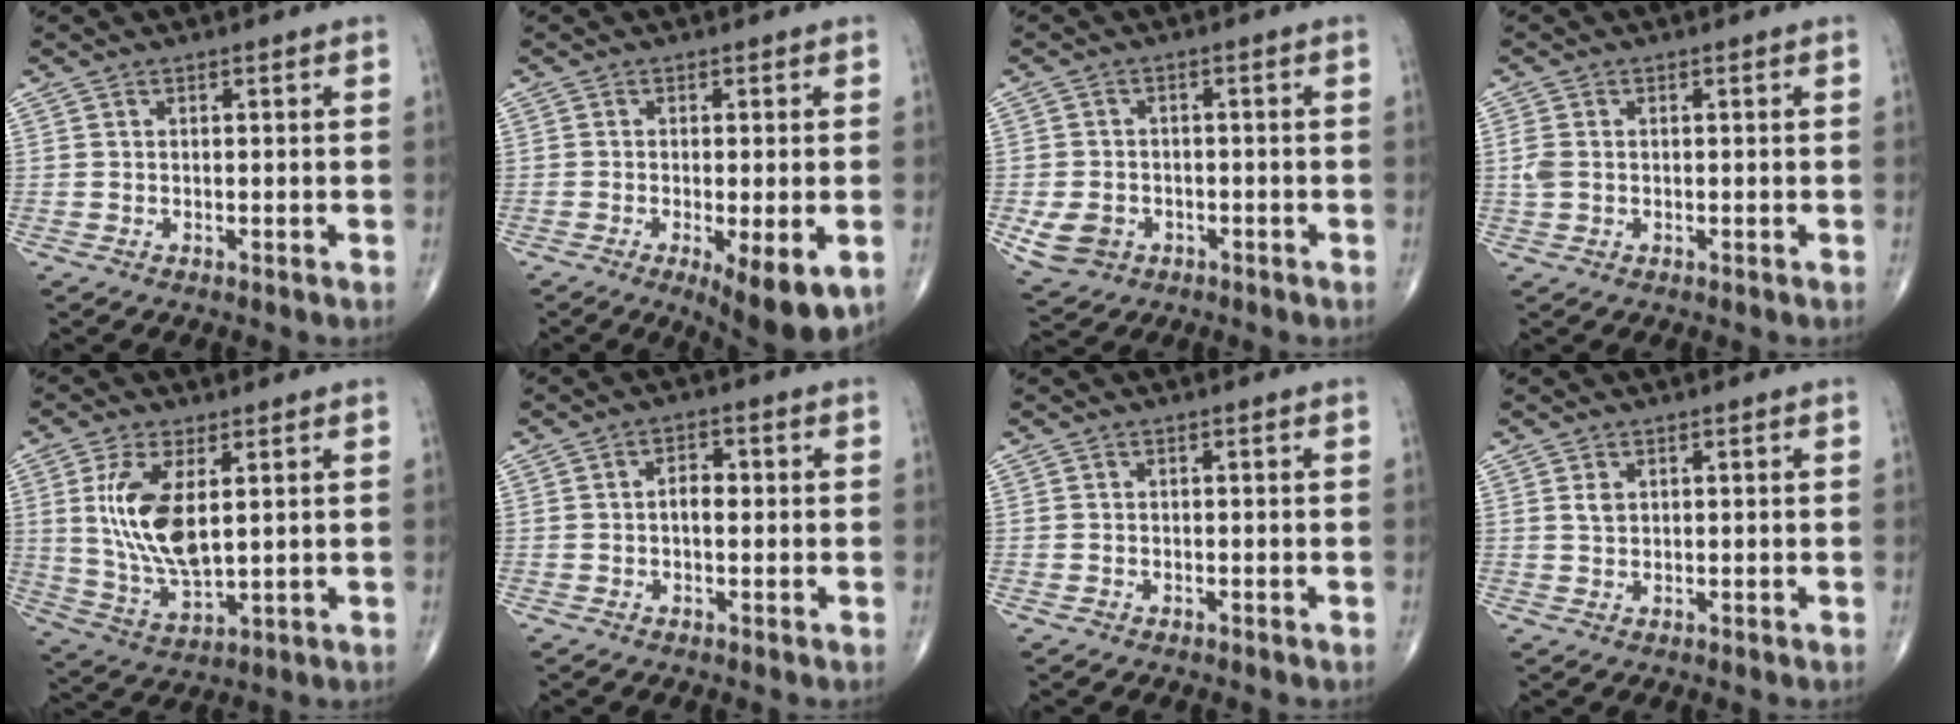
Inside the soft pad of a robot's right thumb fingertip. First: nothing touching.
{"total": 9.7, "force": [-3.4, 2.9, 8.7], "torque": [-0.121, -0.018, -0.046]}
{"total": 6.0, "force": [-2.1, 4.8, 2.8], "torque": [-0.051, 0.008, -0.028]}
{"total": 2.2, "force": [0.0, 1.5, 1.6], "torque": [-0.051, 0.001, -0.001]}
{"total": 12.5, "force": [2.7, 5.5, 10.9], "torque": [-0.218, -0.022, 0.063]}
{"total": 3.2, "force": [0.0, 1.9, 2.6], "torque": [-0.033, 0.008, -0.007]}
{"total": 0.6, "force": [-0.4, 0.4, 0.1], "torque": [-0.003, 0.004, -0.008]}
{"total": 1.5, "force": [0.5, 1.0, 0.9], "torque": [-0.014, -0.001, 0.012]}